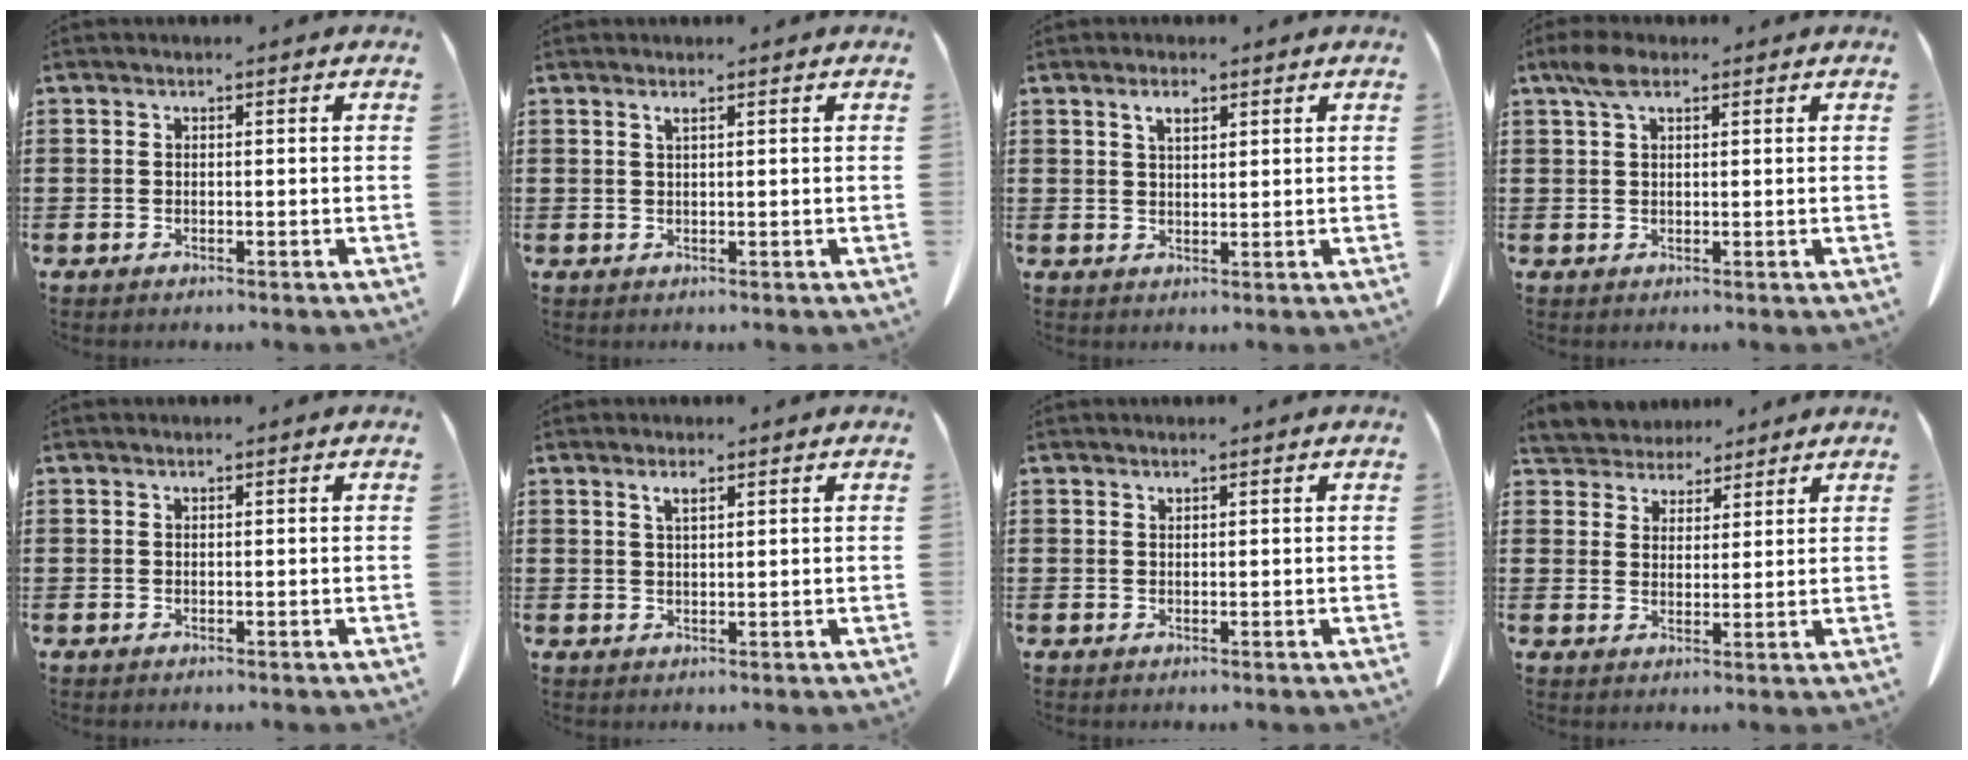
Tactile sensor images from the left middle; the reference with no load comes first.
{"total": 0.9, "force": [0.5, 0.1, 0.7], "torque": [-0.015, 0.000, 0.010]}
{"total": 2.5, "force": [1.6, 0.9, 1.6], "torque": [-0.029, 0.002, 0.026]}
{"total": 3.9, "force": [2.0, 1.6, 2.9], "torque": [-0.063, 0.008, 0.035]}
{"total": 0.0}
{"total": 1.8, "force": [1.2, 0.4, 1.2], "torque": [-0.018, -0.002, 0.019]}
{"total": 0.6, "force": [0.6, 0.1, 0.1], "torque": [-0.004, -0.001, 0.011]}
{"total": 4.2, "force": [3.8, 1.6, -0.5], "torque": [-0.010, -0.013, 0.070]}